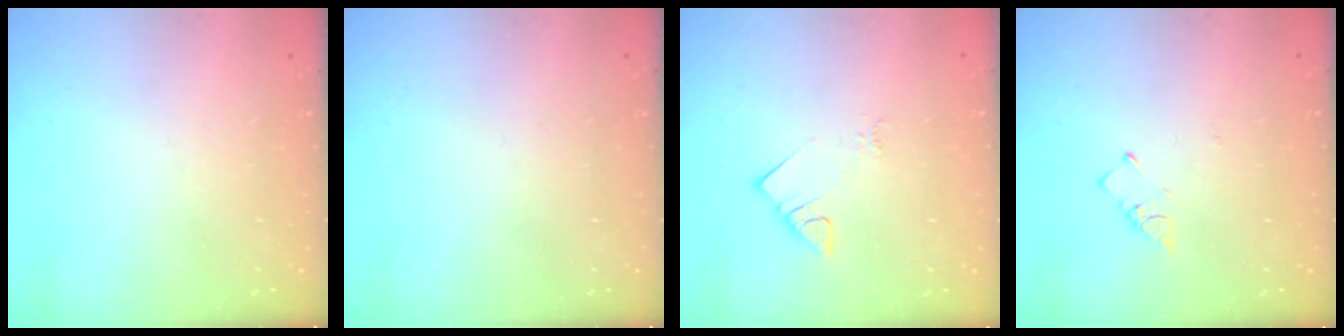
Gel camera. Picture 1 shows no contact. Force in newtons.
{"total": 1.6, "press": 1.6, "slide": 0.1}
{"total": 4.7, "press": 4.7, "slide": 0.4}
{"total": 2.6, "press": 2.6, "slide": 0.5}